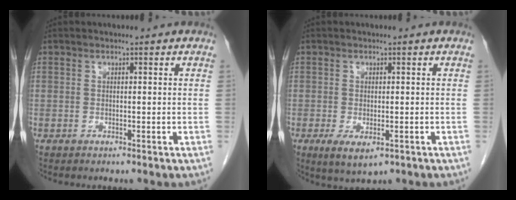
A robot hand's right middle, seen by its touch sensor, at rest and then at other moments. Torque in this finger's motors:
{"motor_torque": [0.25, -0.34, 0.17, 0.03]}